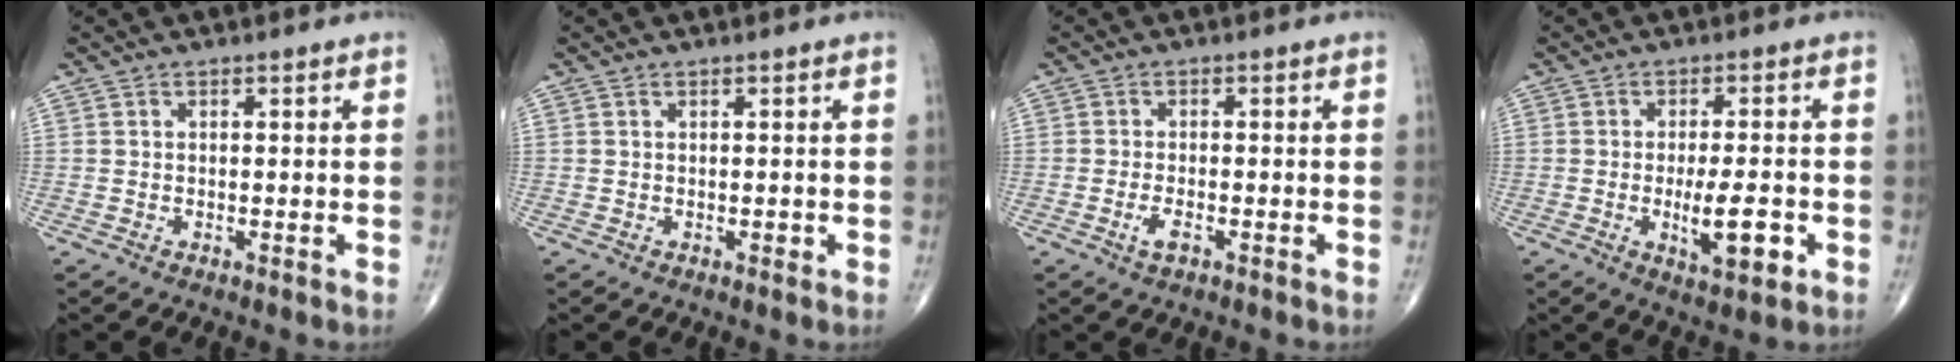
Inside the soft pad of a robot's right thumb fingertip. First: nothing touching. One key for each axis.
{"total": 0.6, "fx": 0.0, "fy": 0.4, "fz": 0.5, "tx": -0.003, "ty": 0.000, "tz": -0.001}
{"total": 2.7, "fx": -1.2, "fy": 1.1, "fz": 2.1, "tx": -0.043, "ty": 0.003, "tz": -0.023}
{"total": 8.3, "fx": -2.1, "fy": 2.7, "fz": 7.5, "tx": -0.115, "ty": -0.004, "tz": -0.028}